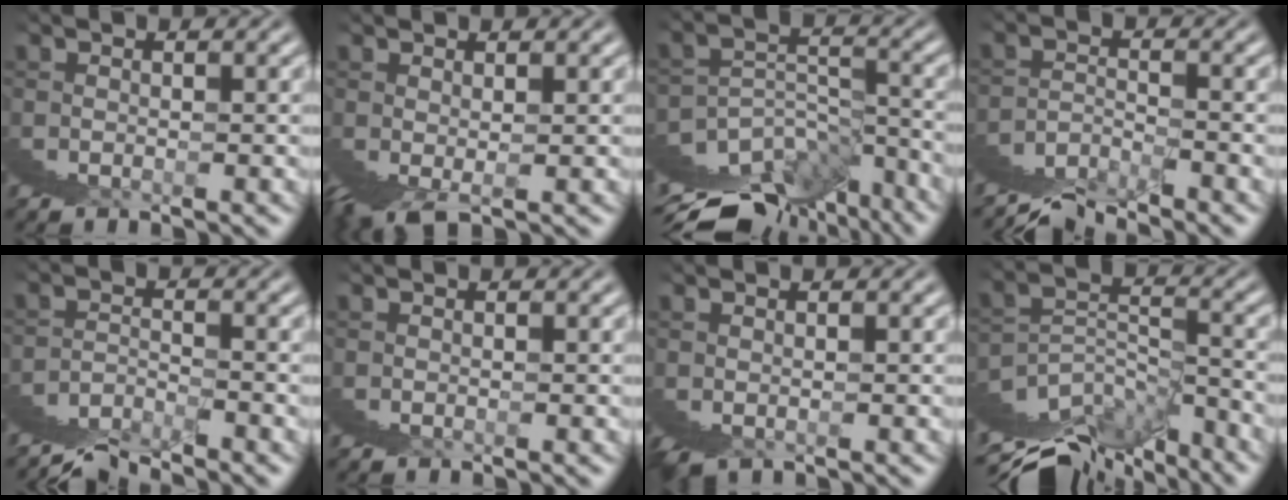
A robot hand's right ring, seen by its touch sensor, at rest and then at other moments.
{"total": 2.3, "force": [0.4, -0.2, 2.3], "torque": [-0.038, -0.002, 0.015]}
{"total": 8.6, "force": [-4.1, 4.1, 6.3], "torque": [-0.089, -0.015, -0.056]}
{"total": 1.9, "force": [-1.3, -0.1, 1.3], "torque": [-0.019, 0.000, -0.026]}
{"total": 1.9, "force": [-1.5, -0.3, 1.1], "torque": [-0.010, 0.005, -0.032]}
{"total": 0.0}
{"total": 1.1, "force": [0.5, 0.0, 1.0], "torque": [-0.019, 0.004, 0.007]}
{"total": 7.3, "force": [-1.4, 3.1, 6.4], "torque": [-0.078, 0.004, -0.021]}